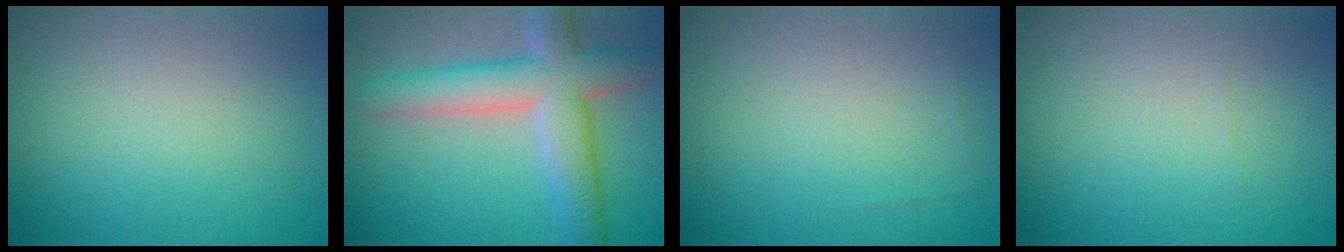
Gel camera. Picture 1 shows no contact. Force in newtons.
{"total": 7.5, "press": 7.5, "slide": 0.4}
{"total": 0.0}
{"total": 0.0}